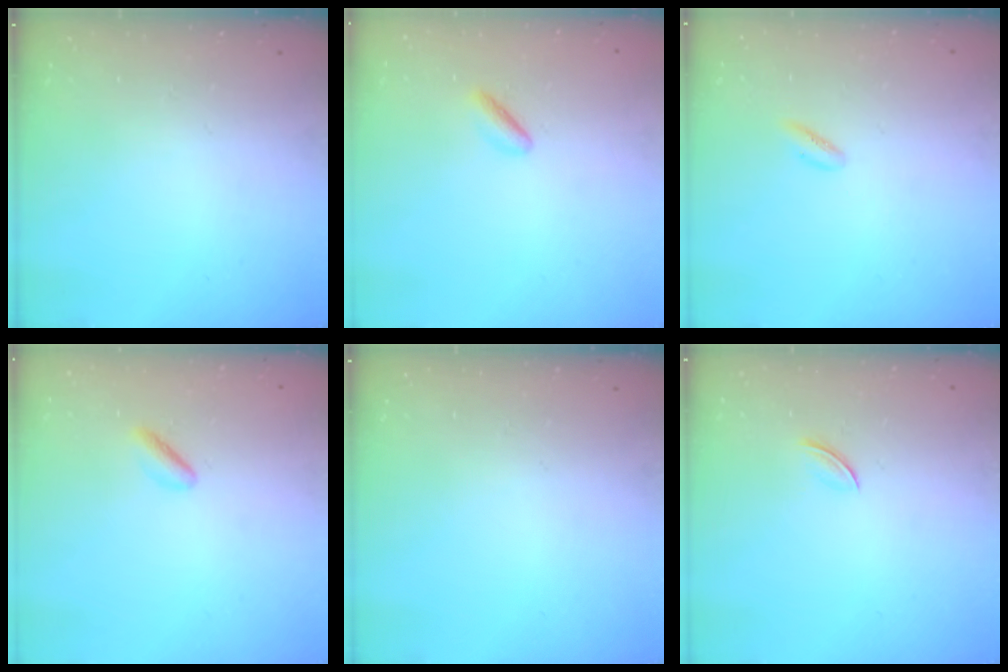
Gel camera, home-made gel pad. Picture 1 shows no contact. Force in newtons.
{"total": 2.5, "press": 2.3, "slide": 0.8}
{"total": 3.3, "press": 3.0, "slide": 1.2}
{"total": 2.5, "press": 2.4, "slide": 0.6}
{"total": 0.0}
{"total": 2.8, "press": 2.7, "slide": 0.9}